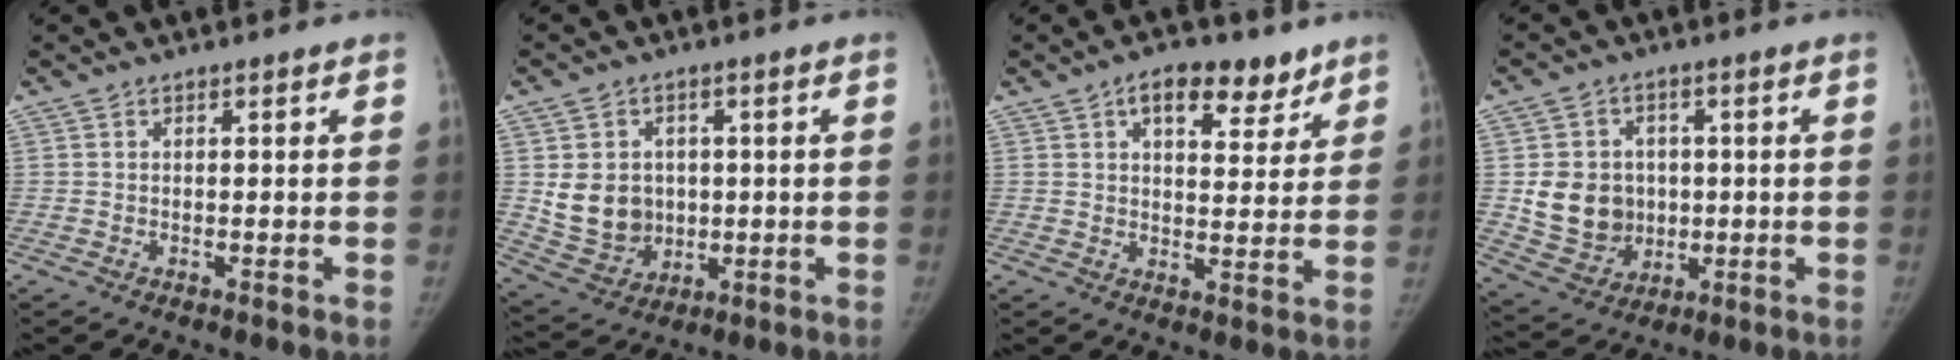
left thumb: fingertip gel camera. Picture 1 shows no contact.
{"total": 10.5, "force": [0.7, 9.0, 5.3], "torque": [-0.054, -0.009, 0.032]}
{"total": 9.9, "force": [5.9, 5.1, 6.1], "torque": [-0.055, -0.024, 0.085]}
{"total": 11.5, "force": [0.3, 10.1, 5.4], "torque": [-0.060, -0.004, 0.023]}